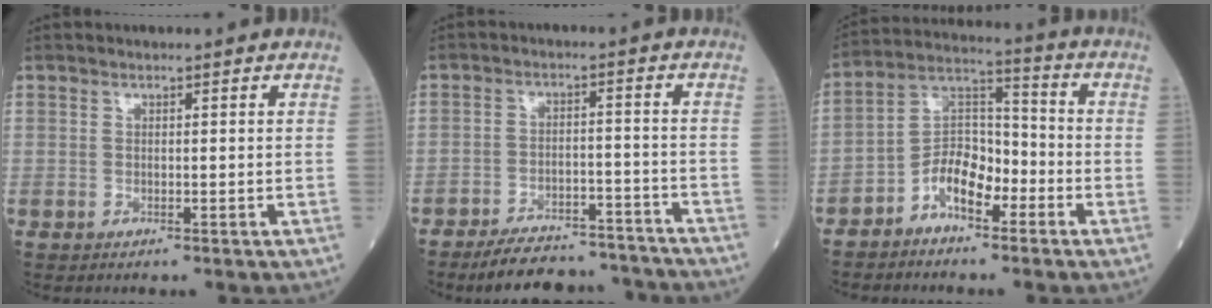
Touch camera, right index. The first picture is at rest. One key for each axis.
{"total": 12.6, "fx": -11.9, "fy": 2.9, "fz": 3.3, "tx": -0.039, "ty": 0.017, "tz": -0.166}
{"total": 8.4, "fx": -4.4, "fy": 4.1, "fz": 5.8, "tx": -0.110, "ty": 0.025, "tz": -0.086}